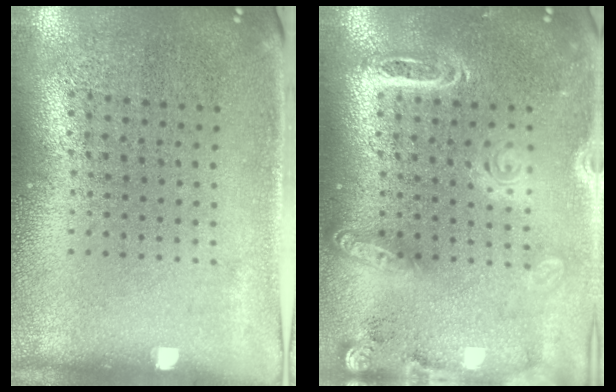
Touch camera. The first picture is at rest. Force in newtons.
{"total": 1.9, "press": 1.8, "slide": 0.7}